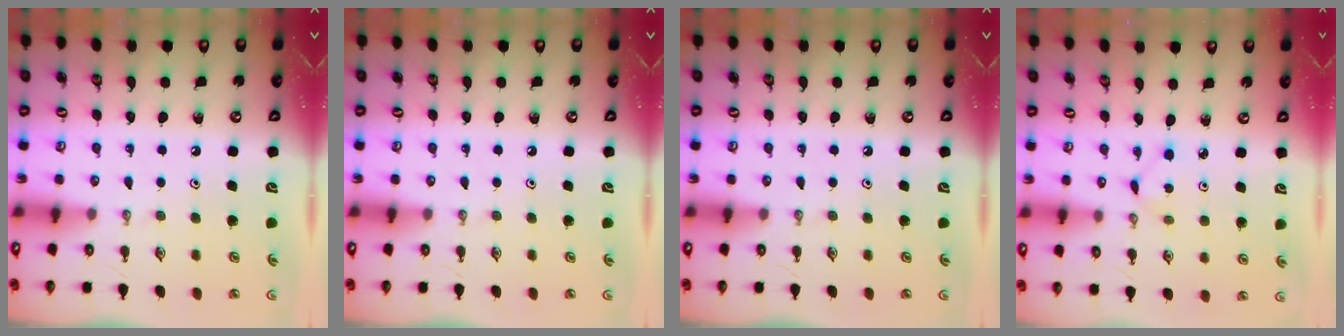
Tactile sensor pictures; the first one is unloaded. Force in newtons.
{"total": 0.0}
{"total": 0.0}
{"total": 1.8, "press": 1.7, "slide": 0.2}